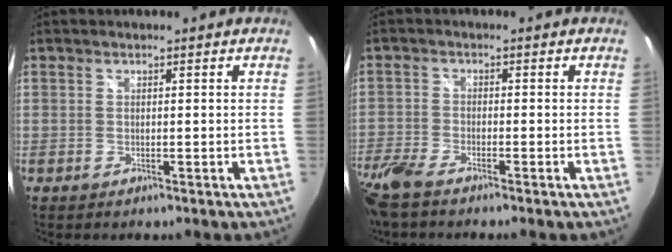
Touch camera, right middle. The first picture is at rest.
{"total": 9.3, "force": [-7.3, 2.1, 5.3], "torque": [-0.142, -0.031, -0.145]}